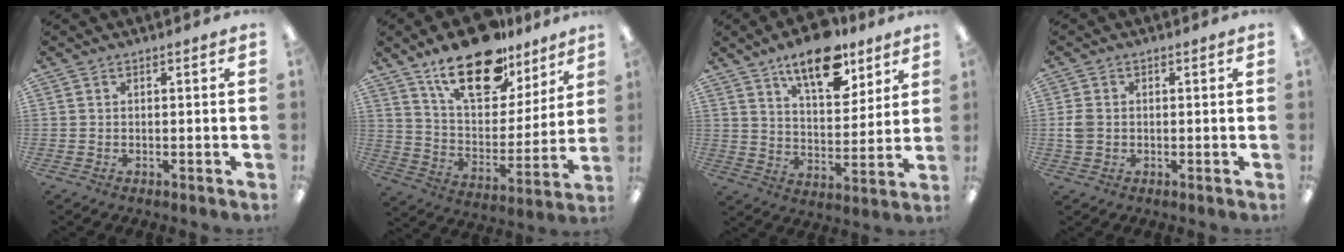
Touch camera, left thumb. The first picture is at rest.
{"total": 21.1, "force": [14.5, 10.1, 11.5], "torque": [-0.191, -0.078, 0.254]}
{"total": 15.4, "force": [10.9, 6.8, 8.5], "torque": [-0.120, -0.056, 0.186]}
{"total": 3.2, "force": [-0.1, 2.6, 2.0], "torque": [-0.028, 0.003, -0.004]}